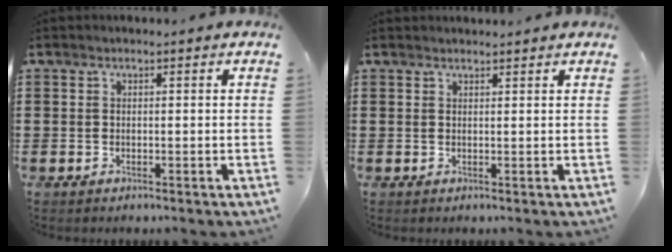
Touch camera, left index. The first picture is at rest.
{"total": 1.0, "force": [1.0, 0.0, 0.2], "torque": [-0.006, -0.002, 0.019]}